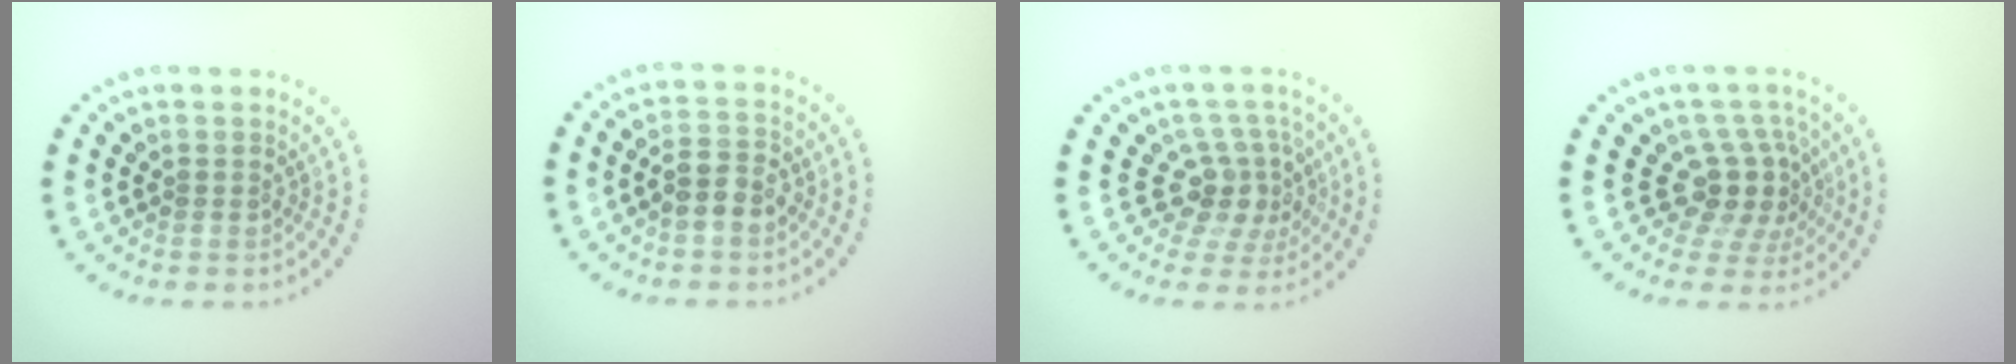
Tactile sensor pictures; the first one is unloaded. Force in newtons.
{"total": 2.6, "press": 2.5, "slide": 0.4}
{"total": 3.7, "press": 2.7, "slide": 2.5}
{"total": 3.9, "press": 2.8, "slide": 2.7}